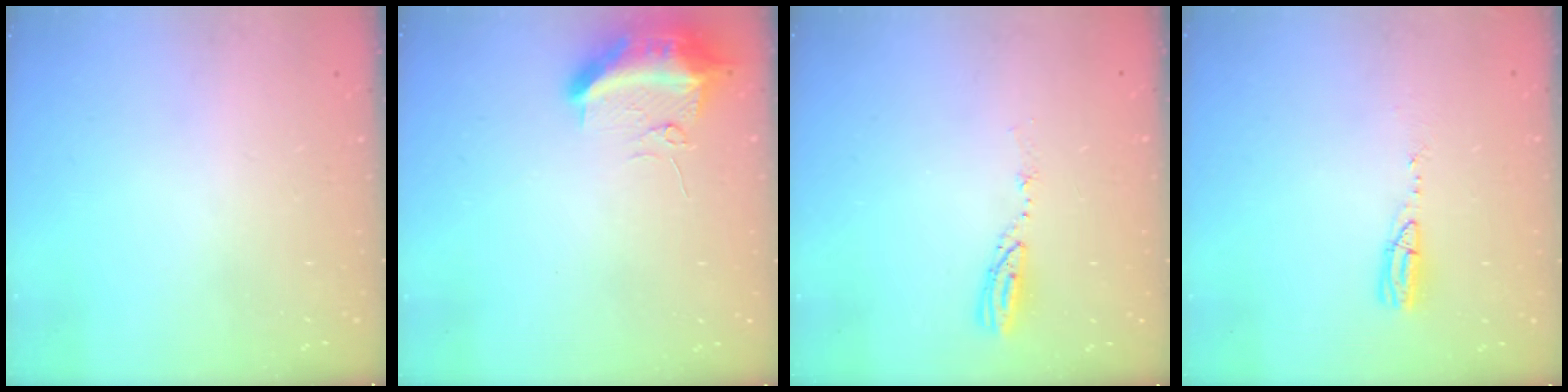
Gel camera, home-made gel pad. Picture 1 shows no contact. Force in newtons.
{"total": 10.4, "press": 10.3, "slide": 1.3}
{"total": 4.8, "press": 4.8, "slide": 0.2}
{"total": 6.2, "press": 5.8, "slide": 2.2}